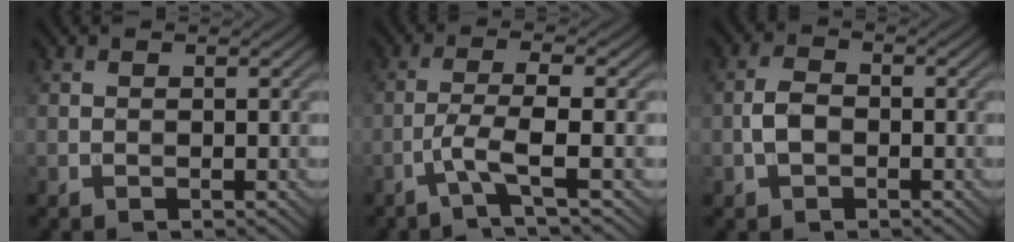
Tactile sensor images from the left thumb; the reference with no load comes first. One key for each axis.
{"total": 4.3, "fx": -1.8, "fy": 0.4, "fz": 3.9, "tx": -0.073, "ty": 0.012, "tz": -0.056}
{"total": 2.9, "fx": -1.0, "fy": 1.8, "fz": 2.1, "tx": -0.042, "ty": 0.005, "tz": -0.023}